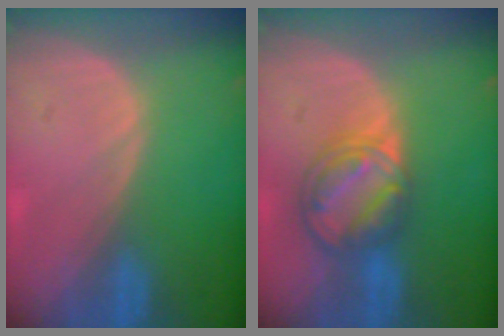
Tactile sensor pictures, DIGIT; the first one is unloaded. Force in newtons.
{"total": 8.2, "press": 7.0, "slide": 4.3}